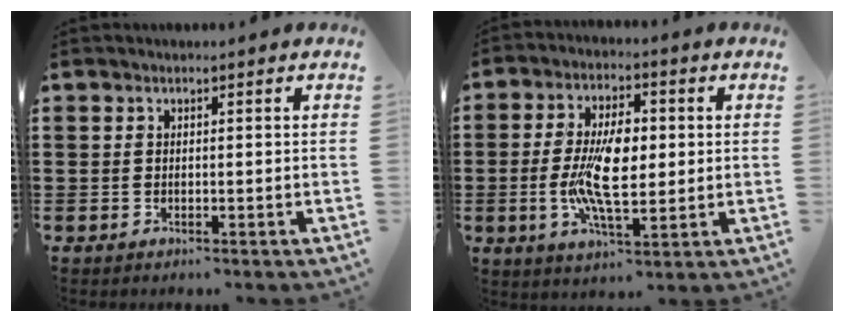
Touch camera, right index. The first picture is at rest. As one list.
[{"total": 10.3, "force": [-0.3, 4.5, 9.2], "torque": [-0.191, 0.004, -0.008]}]